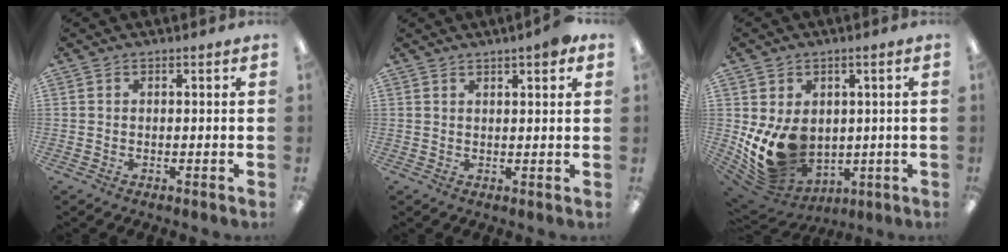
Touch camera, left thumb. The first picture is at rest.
{"total": 3.3, "force": [2.3, 0.6, 2.3], "torque": [-0.034, -0.004, 0.036]}
{"total": 12.6, "force": [-0.2, 10.0, 7.6], "torque": [-0.154, -0.021, 0.005]}